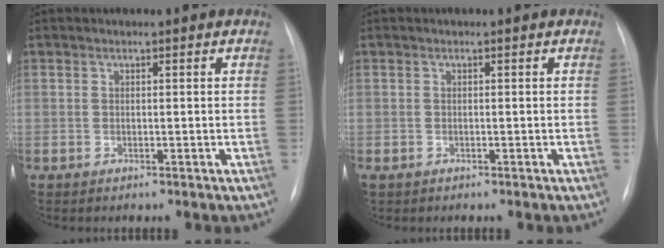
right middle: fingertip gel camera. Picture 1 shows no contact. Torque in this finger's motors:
{"motor_torque": [0.92, -1.22, 0.25, 0.21]}